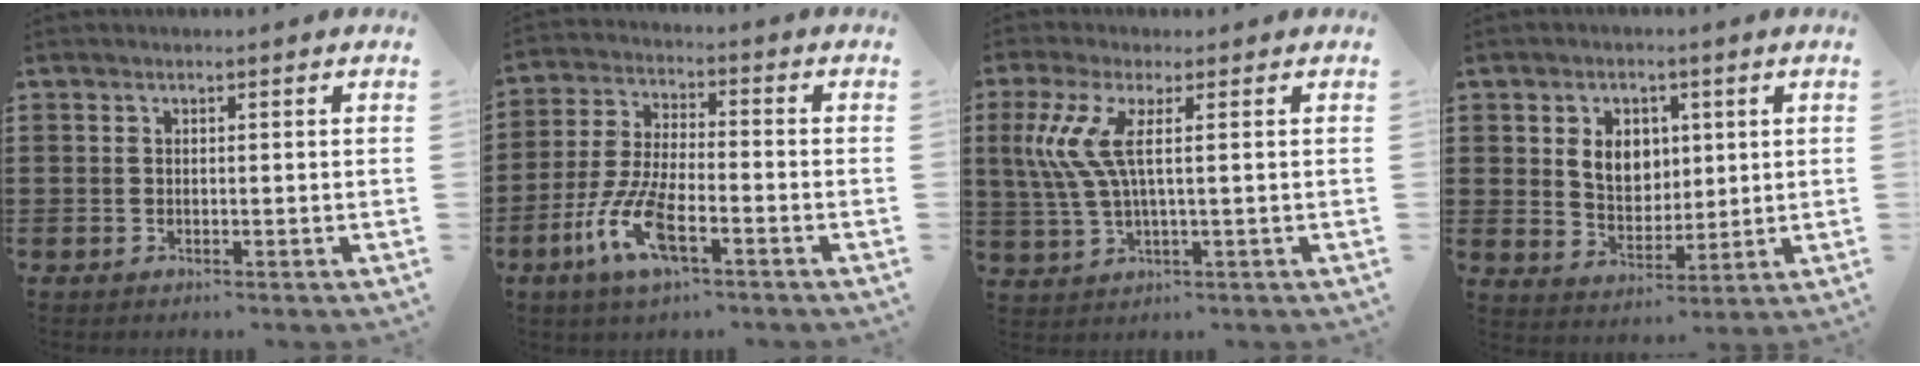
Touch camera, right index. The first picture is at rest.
{"total": 9.6, "force": [-4.5, 3.0, 7.9], "torque": [-0.187, -0.010, -0.085]}
{"total": 7.0, "force": [1.2, 1.3, 6.8], "torque": [-0.176, -0.019, 0.007]}
{"total": 6.1, "force": [1.4, 4.8, 3.5], "torque": [-0.070, 0.008, 0.021]}